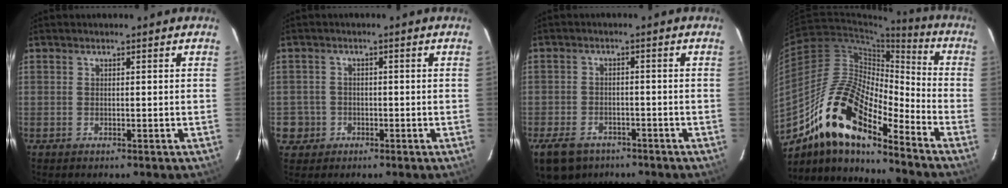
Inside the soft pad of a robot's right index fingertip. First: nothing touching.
{"total": 4.5, "force": [-1.3, 4.3, 0.3], "torque": [-0.014, 0.025, -0.018]}
{"total": 10.6, "force": [-7.1, 6.4, 4.5], "torque": [-0.121, -0.005, -0.114]}
{"total": 18.3, "force": [-12.5, 5.8, 12.0], "torque": [-0.212, 0.001, -0.248]}